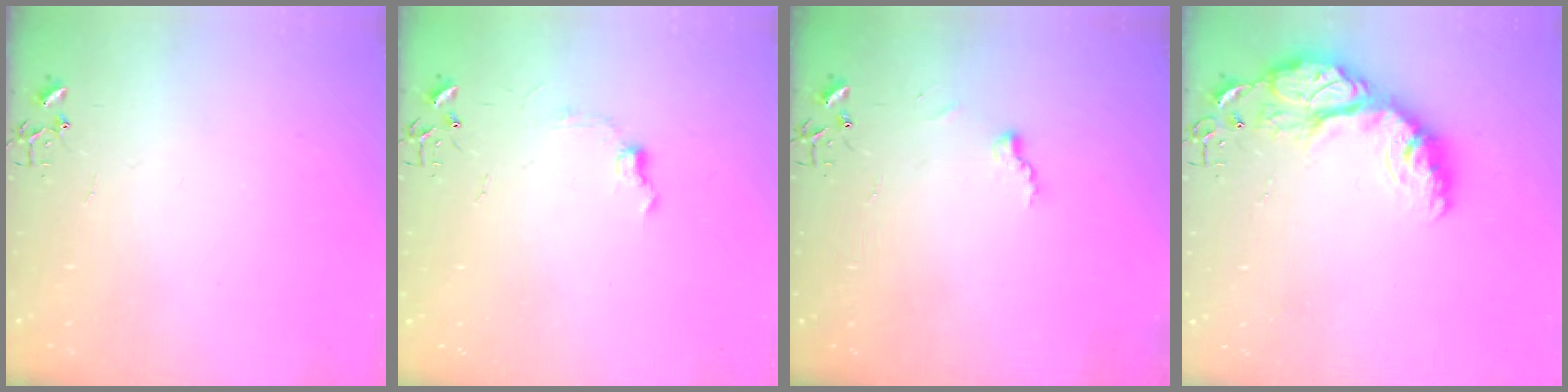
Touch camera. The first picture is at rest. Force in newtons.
{"total": 6.0, "press": 6.0, "slide": 0.9}
{"total": 5.5, "press": 5.5, "slide": 0.6}
{"total": 19.9, "press": 19.8, "slide": 1.4}